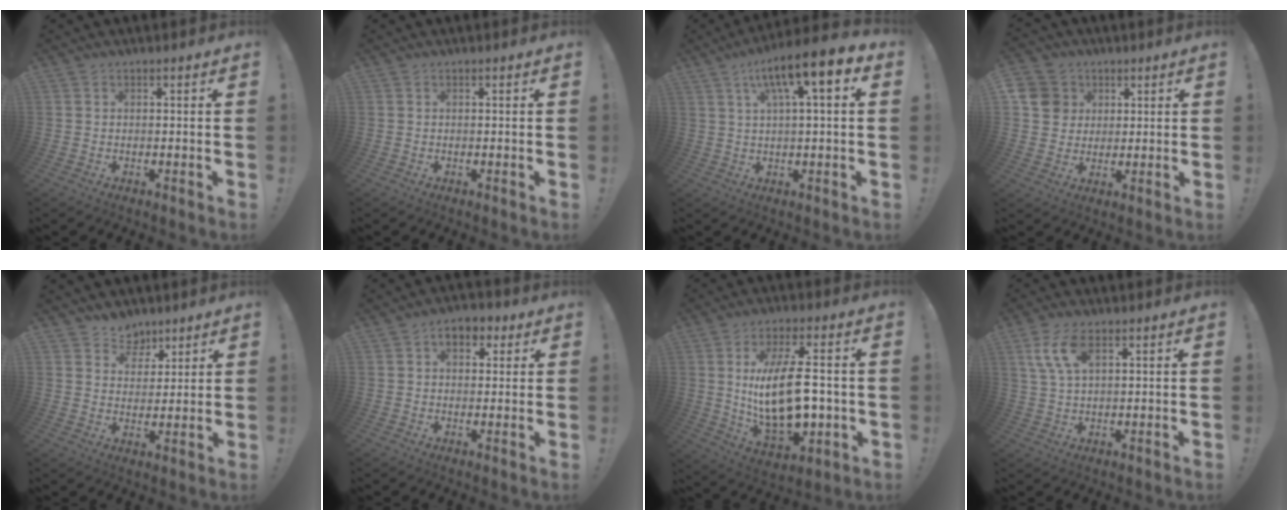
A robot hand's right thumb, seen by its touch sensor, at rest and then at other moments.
{"total": 0.0}
{"total": 11.8, "force": [4.3, 2.2, 10.7], "torque": [-0.163, -0.020, 0.062]}
{"total": 9.0, "force": [2.8, 8.3, 2.3], "torque": [-0.022, -0.014, 0.059]}
{"total": 6.6, "force": [4.6, 4.7, 0.4], "torque": [0.000, -0.042, 0.092]}
{"total": 6.0, "force": [2.4, 4.0, 3.8], "torque": [-0.039, -0.001, 0.040]}
{"total": 19.2, "force": [0.9, 8.8, 17.0], "torque": [-0.303, -0.015, 0.011]}
{"total": 7.8, "force": [3.2, 3.1, 6.3], "torque": [-0.121, -0.002, 0.060]}